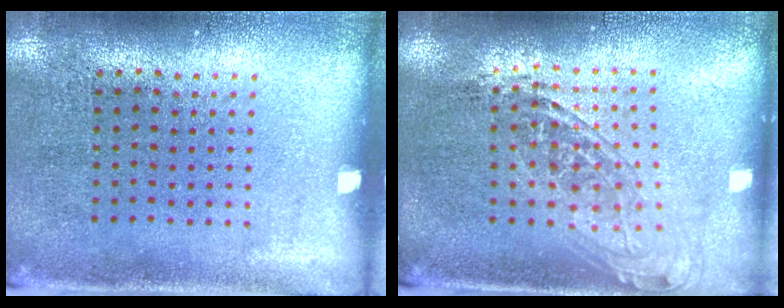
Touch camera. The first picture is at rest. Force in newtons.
{"total": 1.6, "press": 1.3, "slide": 0.9}